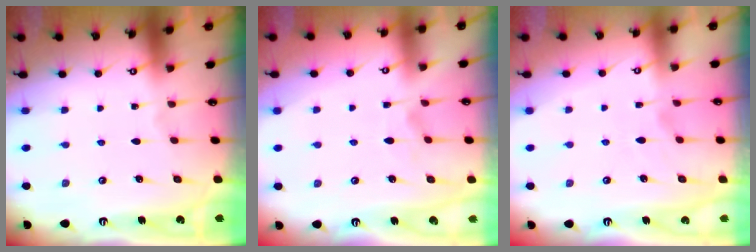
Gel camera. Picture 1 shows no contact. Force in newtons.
{"total": 2.9, "press": 2.8, "slide": 1.0}
{"total": 3.2, "press": 3.0, "slide": 1.1}